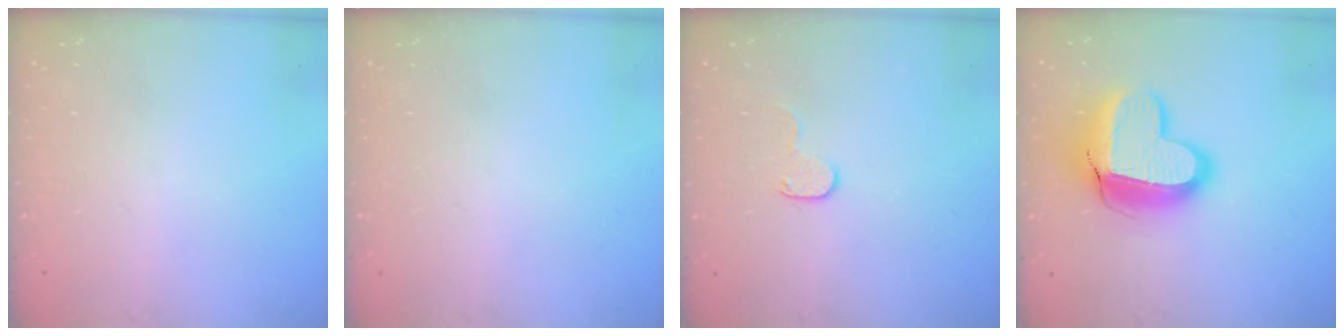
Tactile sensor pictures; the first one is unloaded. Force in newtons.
{"total": 0.0}
{"total": 5.6, "press": 5.5, "slide": 0.5}
{"total": 17.3, "press": 17.2, "slide": 1.3}